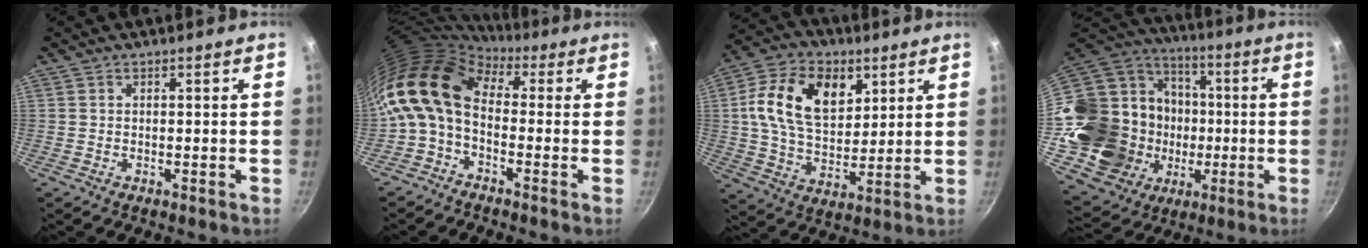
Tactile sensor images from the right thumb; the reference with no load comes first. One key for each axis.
{"total": 12.6, "fx": 0.7, "fy": 8.1, "fz": 9.7, "tx": -0.179, "ty": 0.023, "tz": -0.011}
{"total": 16.9, "fx": 5.4, "fy": 11.1, "fz": 11.6, "tx": -0.181, "ty": -0.012, "tz": 0.087}
{"total": 30.0, "fx": -1.7, "fy": 24.0, "fz": 17.9, "tx": -0.326, "ty": 0.055, "tz": 0.003}